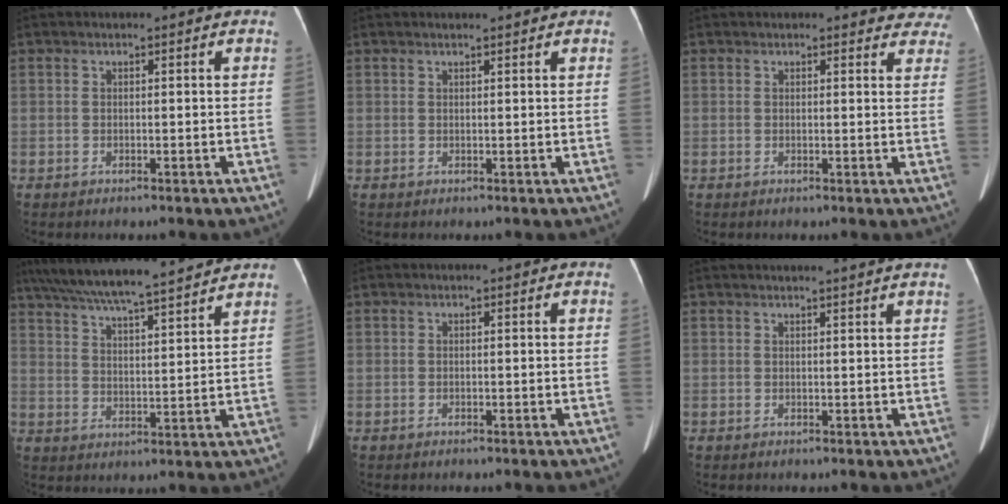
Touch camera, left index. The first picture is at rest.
{"total": 2.0, "force": [1.9, 0.1, 0.7], "torque": [-0.012, 0.009, 0.022]}
{"total": 9.5, "force": [8.8, 2.9, 2.0], "torque": [0.015, 0.000, 0.076]}
{"total": 19.1, "force": [16.7, 1.4, 9.1], "torque": [-0.165, 0.035, 0.259]}
{"total": 0.0}
{"total": 4.4, "force": [4.0, -1.0, 1.7], "torque": [-0.020, 0.009, 0.038]}